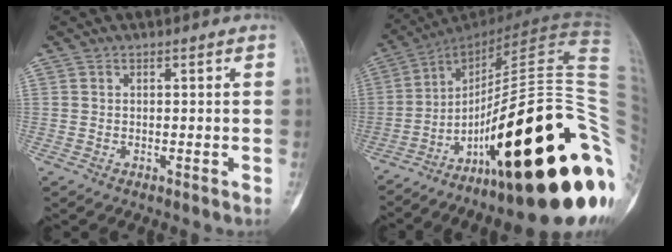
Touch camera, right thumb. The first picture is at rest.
{"total": 40.9, "force": [-11.8, 10.3, 37.8], "torque": [-0.484, 0.059, -0.184]}